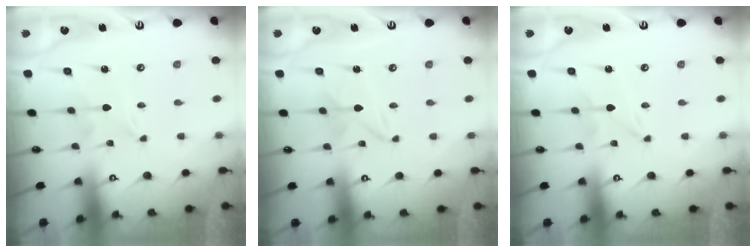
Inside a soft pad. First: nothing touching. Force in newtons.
{"total": 1.9, "press": 1.9, "slide": 0.3}
{"total": 0.6, "press": 0.5, "slide": 0.1}